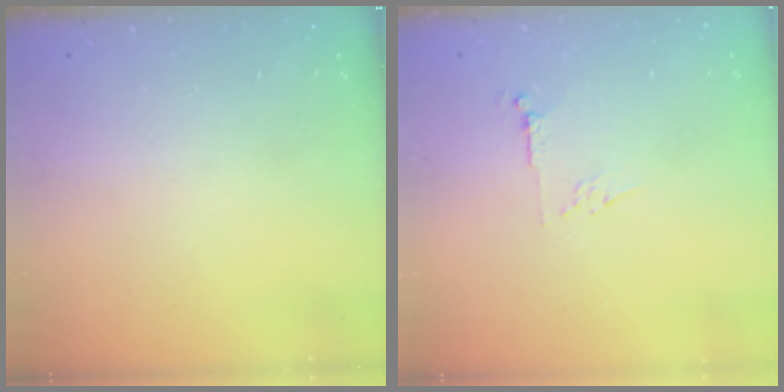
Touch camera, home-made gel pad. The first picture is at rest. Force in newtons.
{"total": 5.0, "press": 4.9, "slide": 0.4}